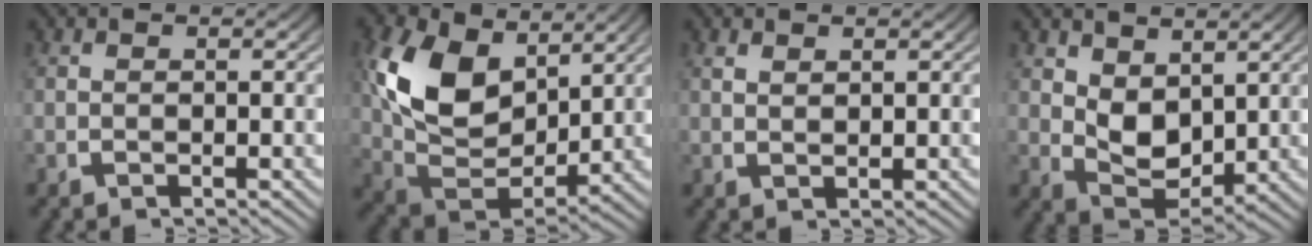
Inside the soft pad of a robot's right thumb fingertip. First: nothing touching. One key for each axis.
{"total": 10.7, "fx": 1.4, "fy": 6.8, "fz": 8.2, "tx": -0.186, "ty": -0.035, "tz": 0.038}
{"total": 1.0, "fx": 0.9, "fy": 0.2, "fz": 0.3, "tx": 0.002, "ty": 0.002, "tz": 0.023}
{"total": 4.8, "fx": 1.1, "fy": 3.1, "fz": 3.4, "tx": -0.071, "ty": -0.026, "tz": 0.029}